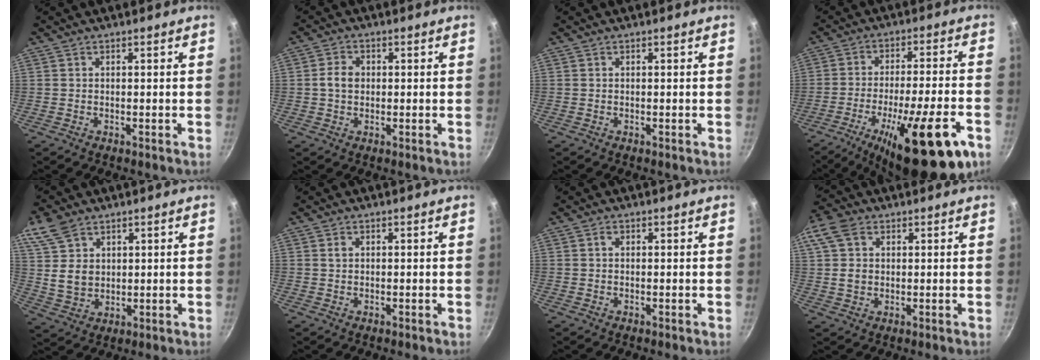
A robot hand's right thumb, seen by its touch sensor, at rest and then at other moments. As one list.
[{"total": 3.8, "force": [0.2, 3.0, 2.4], "torque": [-0.035, 0.008, -0.002]}, {"total": 0.0}, {"total": 22.4, "force": [-10.7, 5.6, 18.9], "torque": [-0.273, 0.023, -0.160]}, {"total": 8.9, "force": [4.6, 6.0, 4.5], "torque": [-0.066, -0.020, 0.095]}, {"total": 1.0, "force": [0.3, 0.8, 0.5], "torque": [-0.006, 0.002, 0.004]}, {"total": 0.9, "force": [0.2, 0.7, 0.5], "torque": [-0.008, 0.005, 0.002]}, {"total": 8.3, "force": [2.5, 6.2, 4.9], "torque": [-0.087, 0.000, 0.038]}]